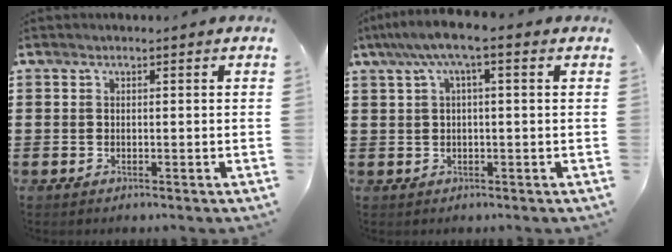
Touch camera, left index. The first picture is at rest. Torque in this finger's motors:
{"motor_torque": [1.43, -0.71, 0.69, 0.21]}